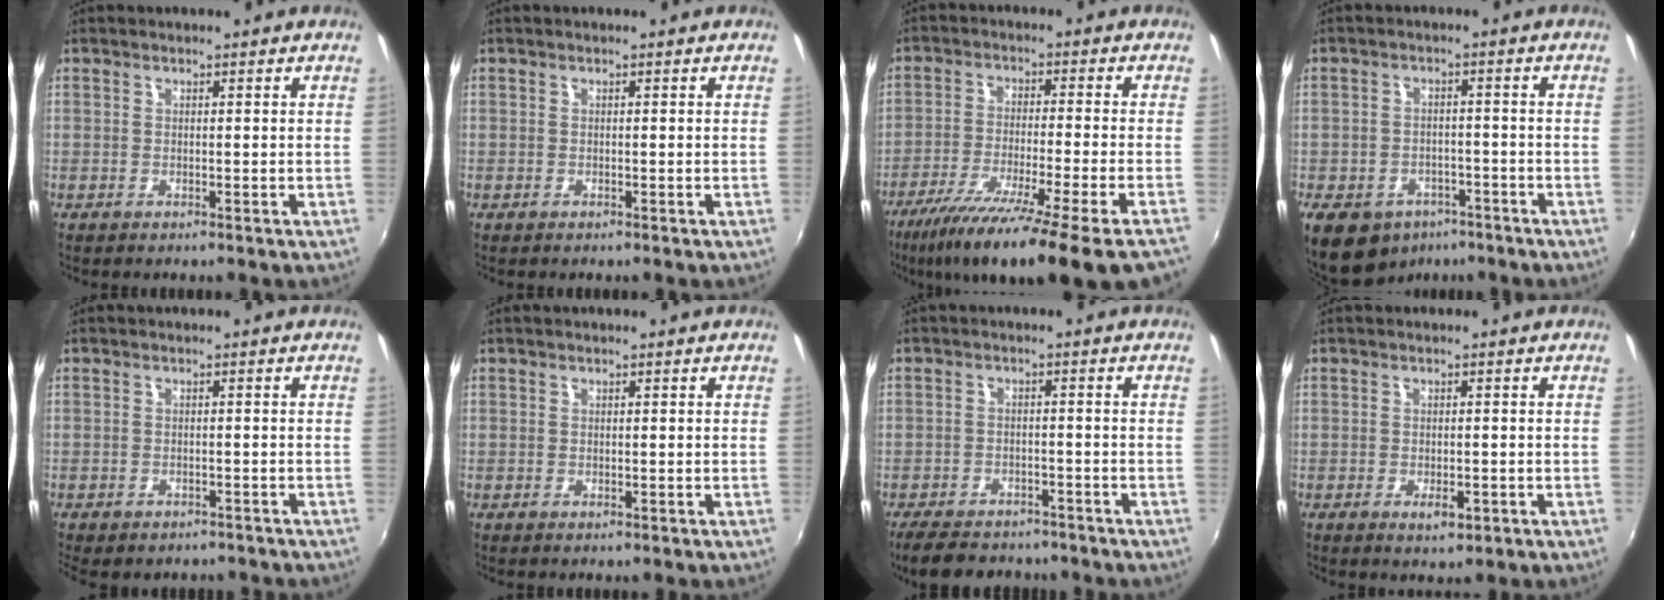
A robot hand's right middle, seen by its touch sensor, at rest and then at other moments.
{"total": 0.0}
{"total": 19.5, "force": [-15.0, -1.1, 12.5], "torque": [-0.222, -0.070, -0.238]}
{"total": 12.5, "force": [-8.2, 8.0, 5.0], "torque": [-0.133, -0.006, -0.113]}
{"total": 5.4, "force": [-4.5, 2.1, 2.3], "torque": [-0.052, -0.022, -0.056]}
{"total": 0.0}
{"total": 10.0, "force": [-8.2, 4.3, 3.8], "torque": [-0.094, -0.005, -0.124]}
{"total": 2.5, "force": [-1.0, 1.1, 2.0], "torque": [-0.035, -0.005, -0.012]}